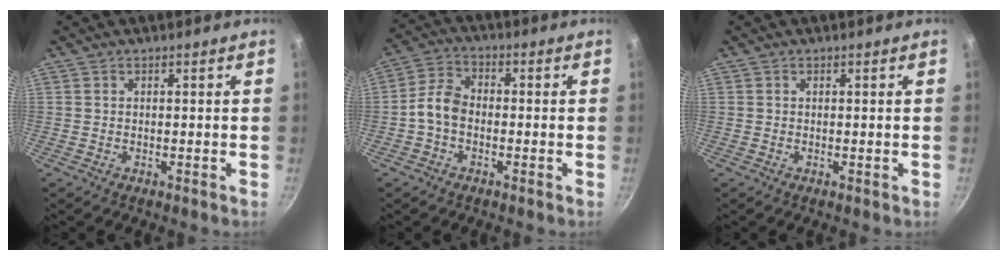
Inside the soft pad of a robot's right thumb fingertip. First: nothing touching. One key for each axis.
{"total": 5.9, "fx": -1.4, "fy": 4.1, "fz": 4.0, "tx": -0.072, "ty": 0.030, "tz": -0.040}
{"total": 0.0}